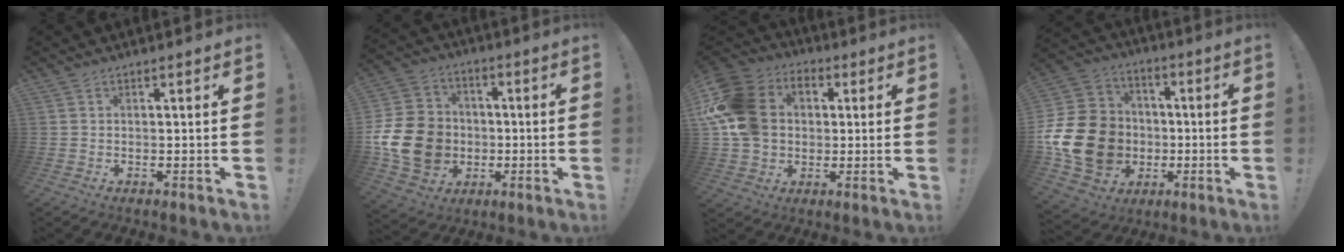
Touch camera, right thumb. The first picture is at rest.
{"total": 18.0, "force": [-3.9, 14.9, 9.3], "torque": [-0.169, 0.035, -0.053]}
{"total": 18.4, "force": [2.1, 15.0, 10.4], "torque": [-0.187, 0.013, 0.051]}
{"total": 21.5, "force": [-4.1, 17.9, 11.3], "torque": [-0.212, 0.032, -0.037]}